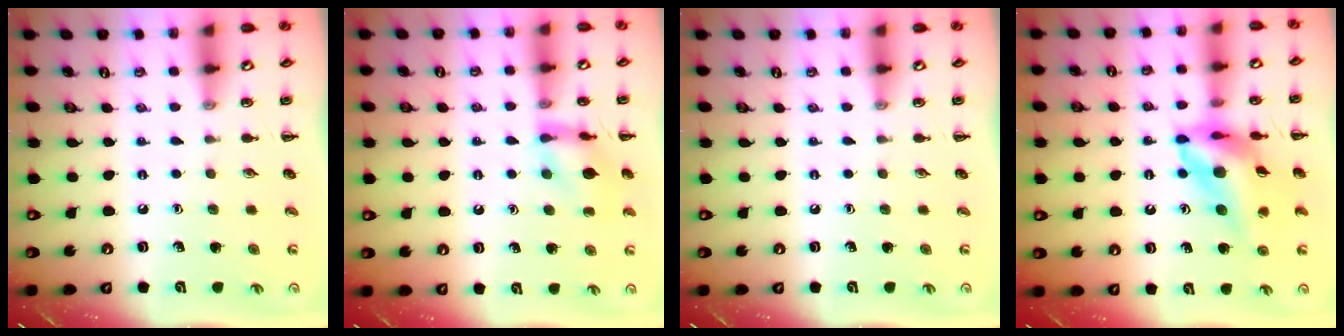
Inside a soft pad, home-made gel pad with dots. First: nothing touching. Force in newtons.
{"total": 11.7, "press": 11.7, "slide": 0.9}
{"total": 0.0}
{"total": 14.2, "press": 13.5, "slide": 4.6}